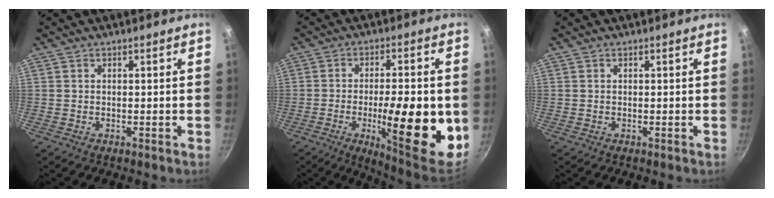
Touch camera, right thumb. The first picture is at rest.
{"total": 18.9, "force": [-3.5, 5.1, 17.9], "torque": [-0.248, -0.002, -0.051]}
{"total": 0.0}